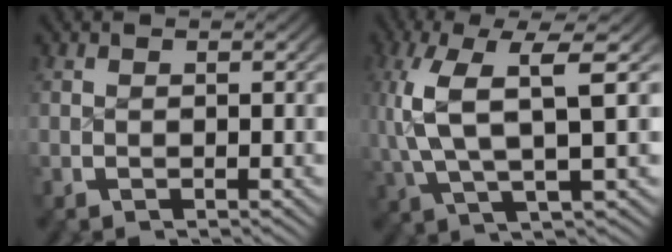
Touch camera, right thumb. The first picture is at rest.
{"total": 9.2, "force": [1.1, 4.3, 8.0], "torque": [-0.174, -0.007, 0.025]}